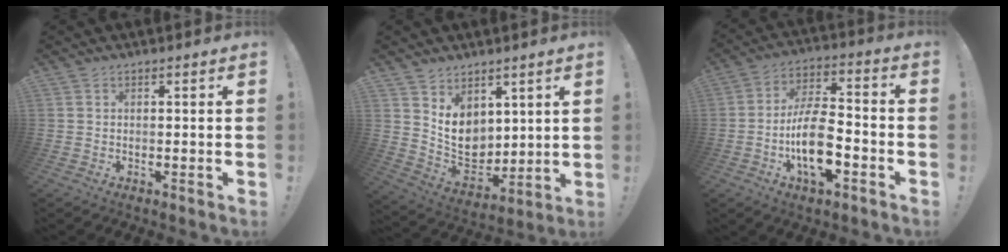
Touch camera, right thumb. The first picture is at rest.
{"total": 10.7, "force": [4.5, 8.2, 5.0], "torque": [-0.079, -0.052, 0.095]}
{"total": 15.8, "force": [-5.6, 8.0, 12.4], "torque": [-0.227, 0.026, -0.095]}